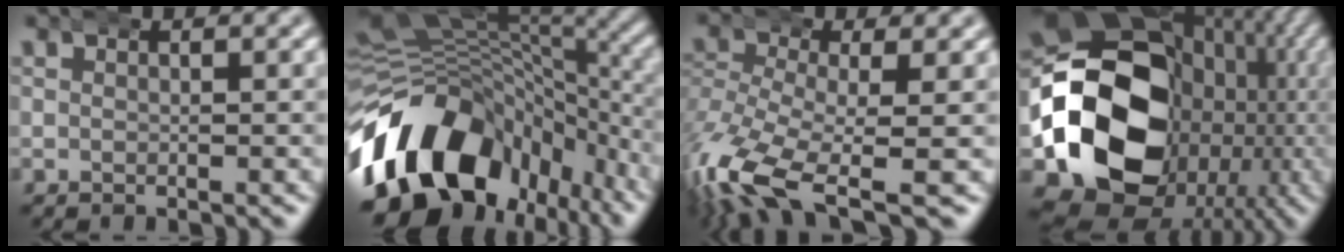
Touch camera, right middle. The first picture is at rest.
{"total": 18.5, "force": [-4.5, 13.3, 12.1], "torque": [-0.228, -0.029, -0.061]}
{"total": 8.1, "force": [-4.8, 3.5, 5.5], "torque": [-0.145, -0.053, -0.054]}
{"total": 27.9, "force": [-2.5, 20.3, 19.0], "torque": [-0.314, -0.046, -0.033]}